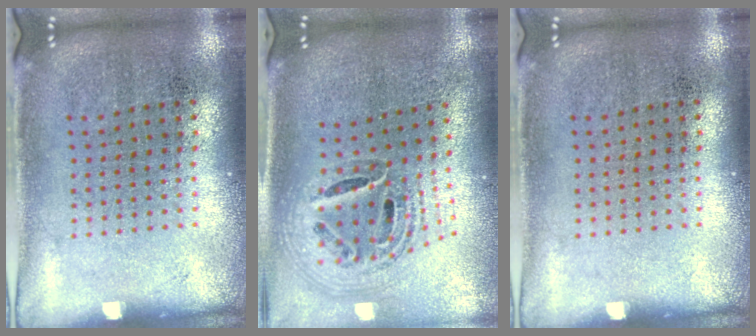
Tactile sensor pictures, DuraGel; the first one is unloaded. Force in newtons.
{"total": 1.6, "press": 1.4, "slide": 0.8}
{"total": 0.0}